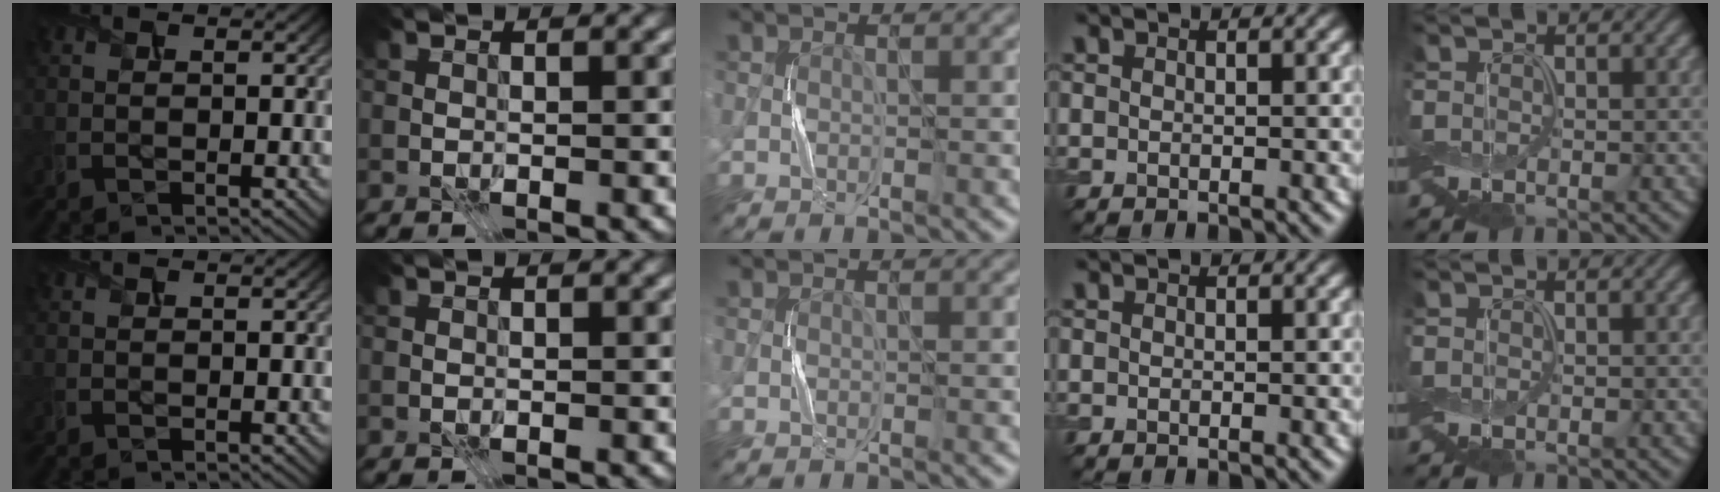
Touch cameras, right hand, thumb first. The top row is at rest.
{}